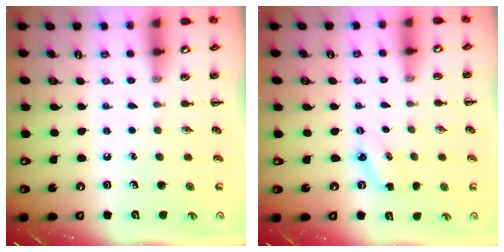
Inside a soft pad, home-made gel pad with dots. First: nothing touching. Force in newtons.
{"total": 2.9, "press": 2.8, "slide": 0.7}